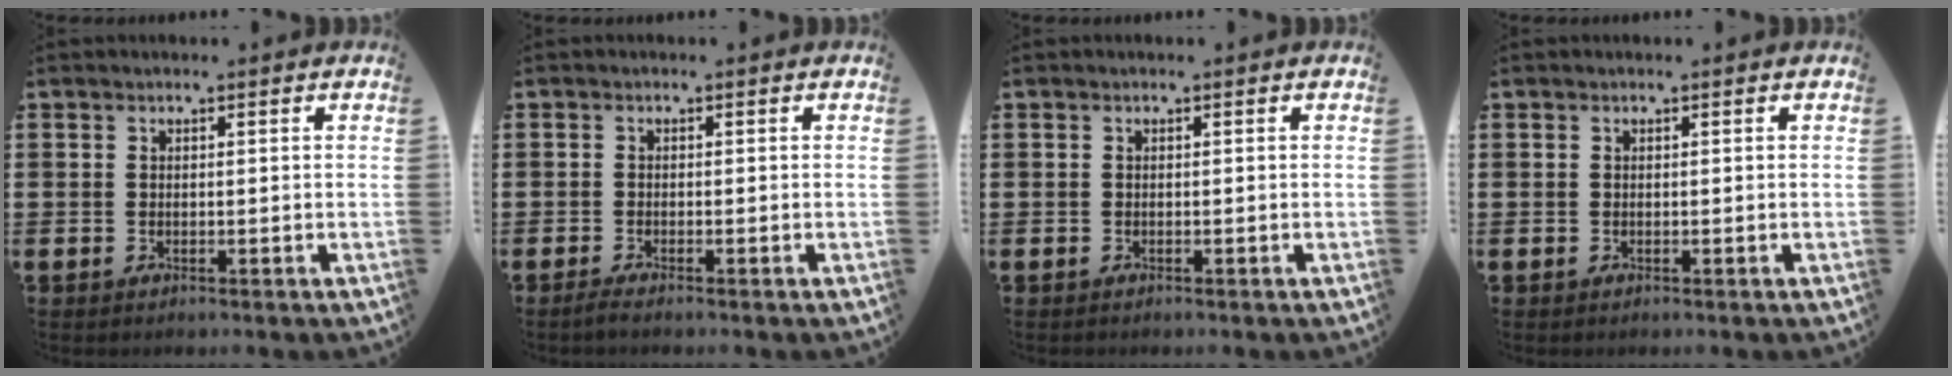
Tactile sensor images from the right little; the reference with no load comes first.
{"total": 0.9, "force": [-0.6, 0.0, 0.7], "torque": [-0.011, -0.003, -0.011]}
{"total": 0.0}
{"total": 0.0}